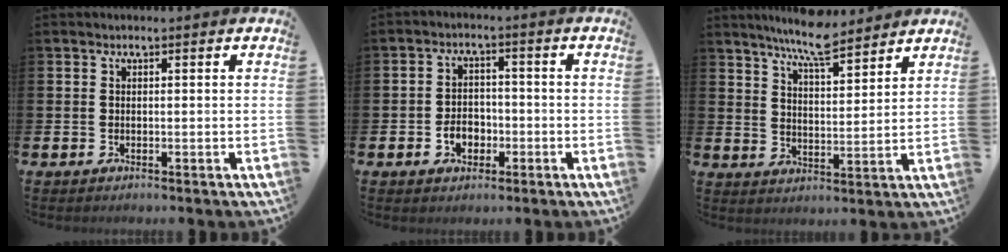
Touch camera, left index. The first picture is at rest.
{"total": 3.6, "force": [-1.4, 2.7, 1.9], "torque": [-0.031, 0.002, -0.032]}
{"total": 7.7, "force": [7.1, 0.9, 2.7], "torque": [-0.071, -0.034, 0.128]}